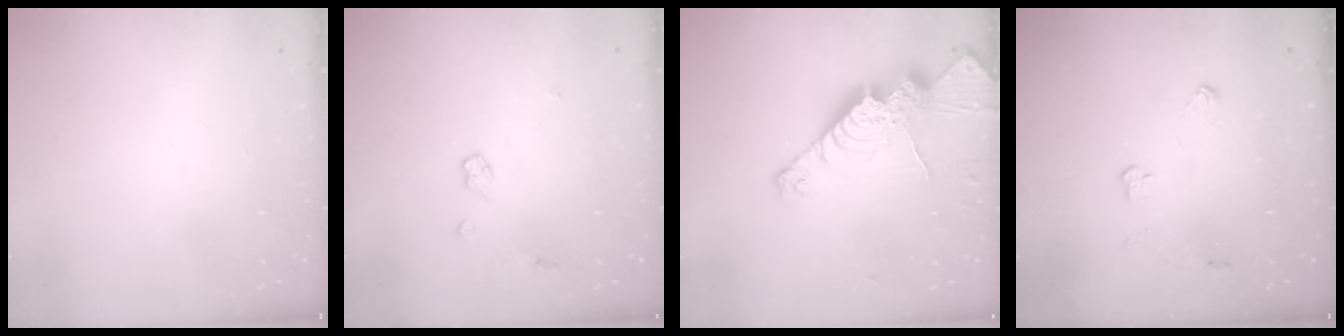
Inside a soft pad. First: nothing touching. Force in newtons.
{"total": 4.4, "press": 4.4, "slide": 0.5}
{"total": 19.3, "press": 19.2, "slide": 1.5}
{"total": 3.6, "press": 3.5, "slide": 0.6}